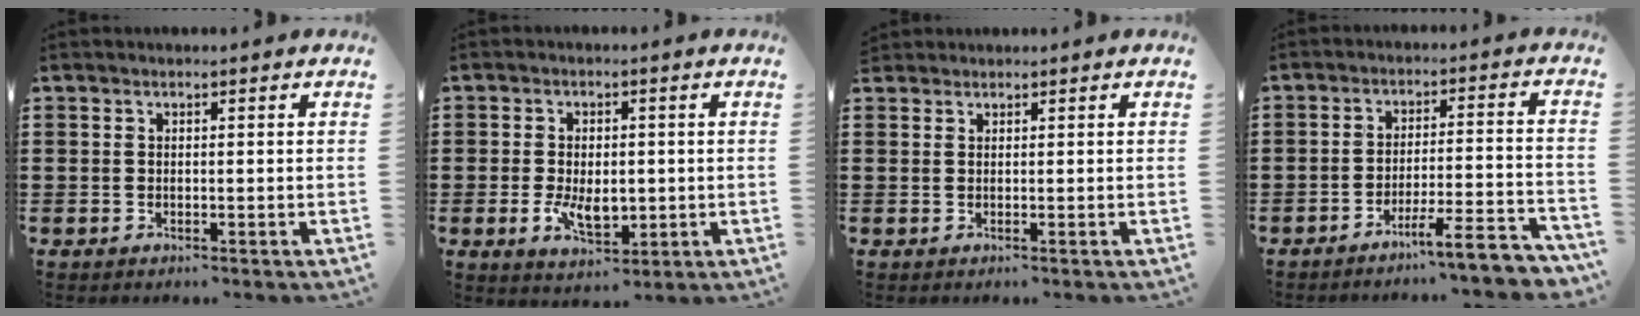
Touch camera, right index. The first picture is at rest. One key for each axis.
{"total": 5.5, "fx": -0.8, "fy": 3.2, "fz": 4.4, "tx": -0.085, "ty": -0.002, "tz": -0.017}
{"total": 0.7, "fx": 0.6, "fy": 0.2, "fz": -0.1, "tx": 0.001, "ty": 0.002, "tz": 0.012}
{"total": 7.1, "fx": -5.8, "fy": 0.3, "fz": 4.0, "tx": -0.060, "ty": 0.000, "tz": -0.106}